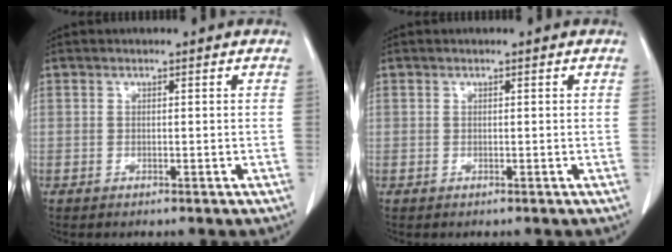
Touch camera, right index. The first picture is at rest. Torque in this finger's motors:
{"motor_torque": [-1.24, 0.01, -0.41, -0.14]}